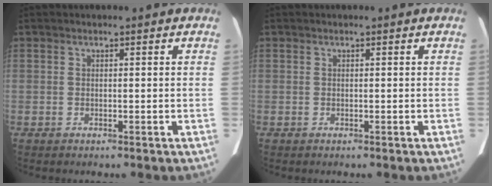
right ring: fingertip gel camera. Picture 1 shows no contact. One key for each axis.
{"total": 0.0}